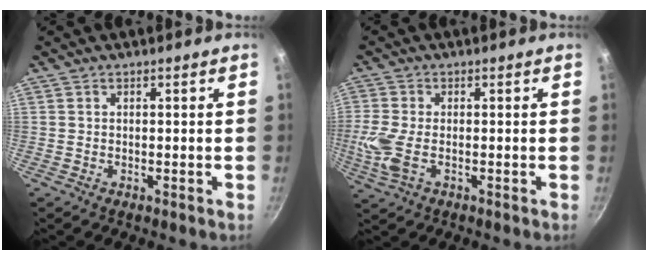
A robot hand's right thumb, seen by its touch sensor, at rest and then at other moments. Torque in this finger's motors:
{"motor_torque": [0.22, 0.22, 0.37, 0.74, 0.08]}